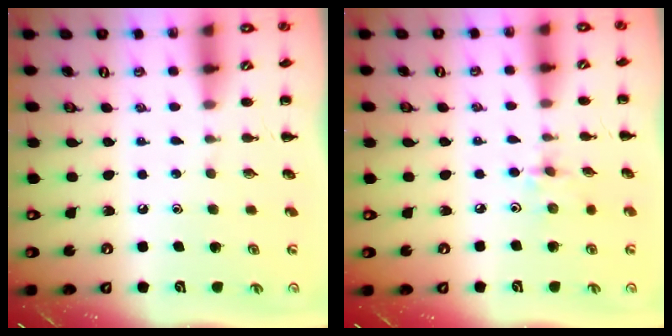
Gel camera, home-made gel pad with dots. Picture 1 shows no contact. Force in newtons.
{"total": 2.2, "press": 2.1, "slide": 0.6}